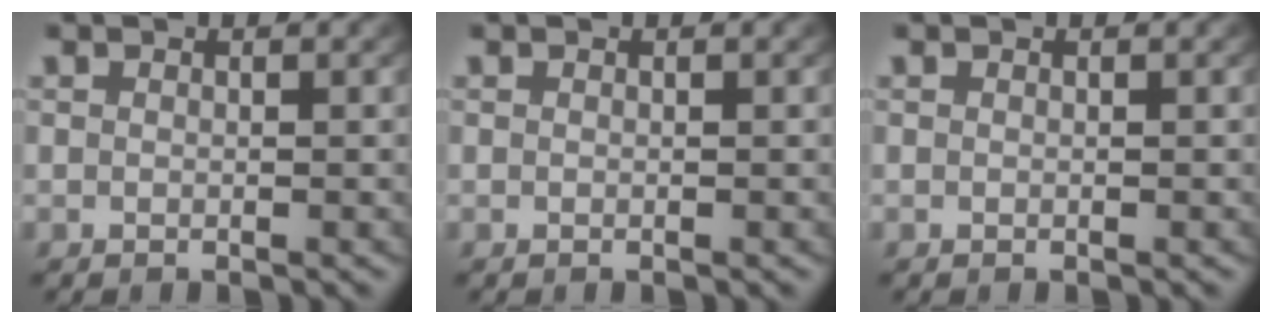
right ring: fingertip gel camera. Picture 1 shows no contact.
{"total": 0.0}
{"total": 0.0}